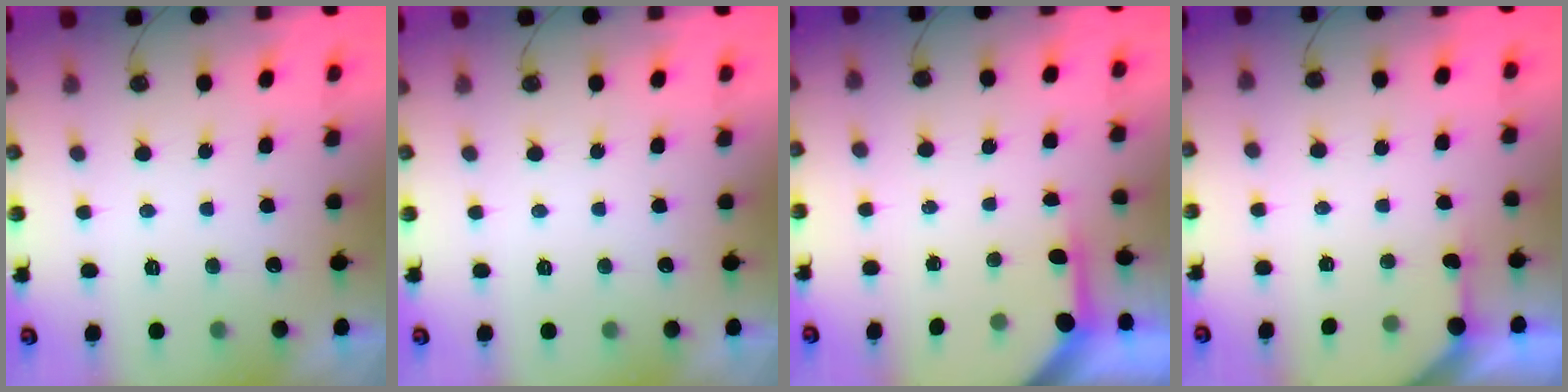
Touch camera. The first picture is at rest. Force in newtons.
{"total": 0.0}
{"total": 3.8, "press": 3.8, "slide": 0.4}
{"total": 2.7, "press": 2.7, "slide": 0.3}